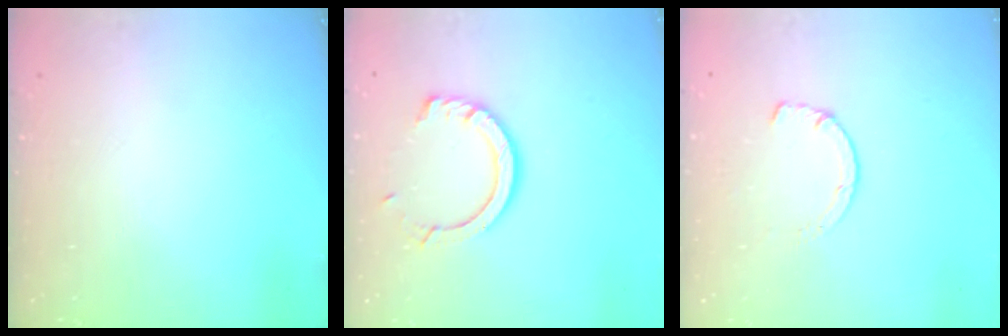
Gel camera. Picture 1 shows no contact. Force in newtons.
{"total": 10.0, "press": 10.0, "slide": 0.9}
{"total": 1.5, "press": 1.5, "slide": 0.3}